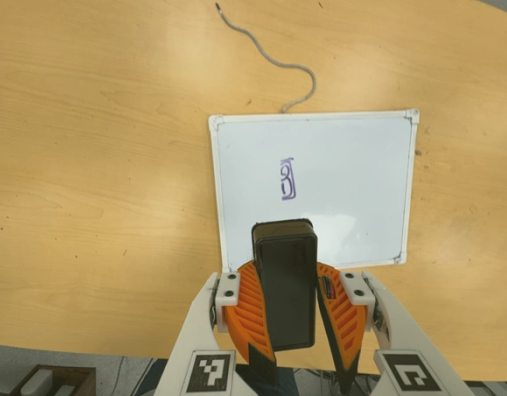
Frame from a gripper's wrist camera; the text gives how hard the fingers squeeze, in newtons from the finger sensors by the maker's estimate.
{"total": 11.5, "left": 10.8, "right": 12.2}